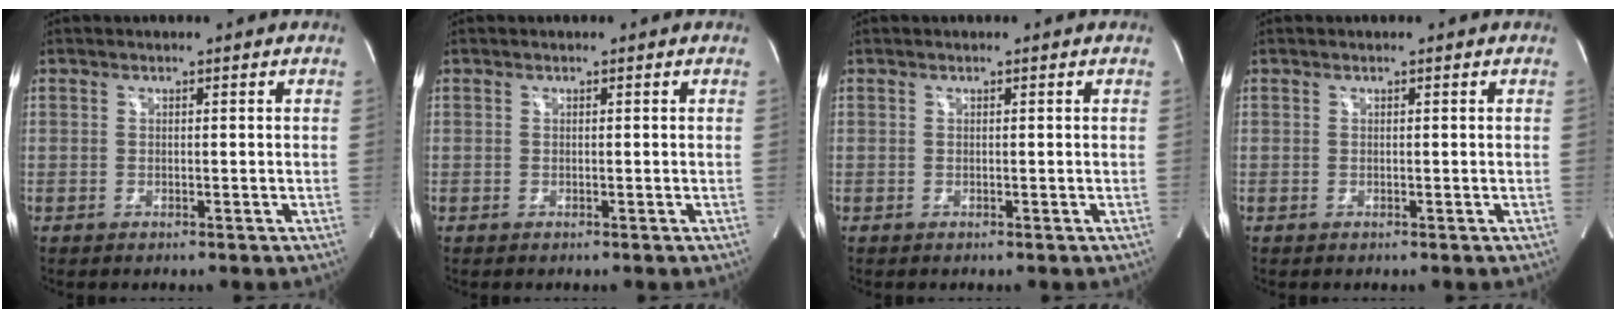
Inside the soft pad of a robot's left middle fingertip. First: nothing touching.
{"total": 0.0}
{"total": 0.0}
{"total": 0.0}